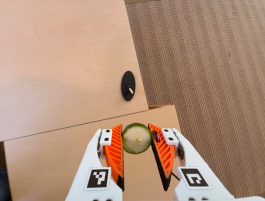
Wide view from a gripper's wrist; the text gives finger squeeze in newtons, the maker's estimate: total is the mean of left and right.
{"total": 10.5, "left": 10.8, "right": 10.1}